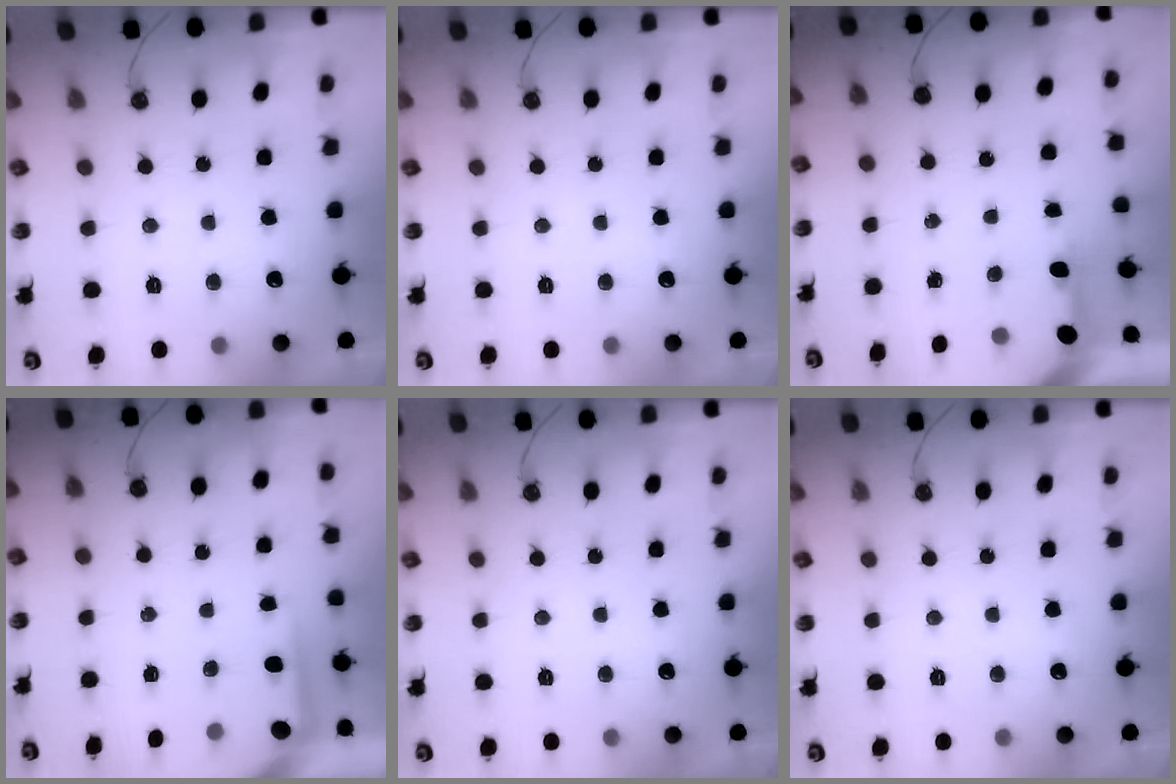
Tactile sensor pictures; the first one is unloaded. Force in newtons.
{"total": 0.0}
{"total": 3.5, "press": 3.5, "slide": 0.4}
{"total": 3.5, "press": 3.5, "slide": 0.4}
{"total": 0.0}
{"total": 0.0}